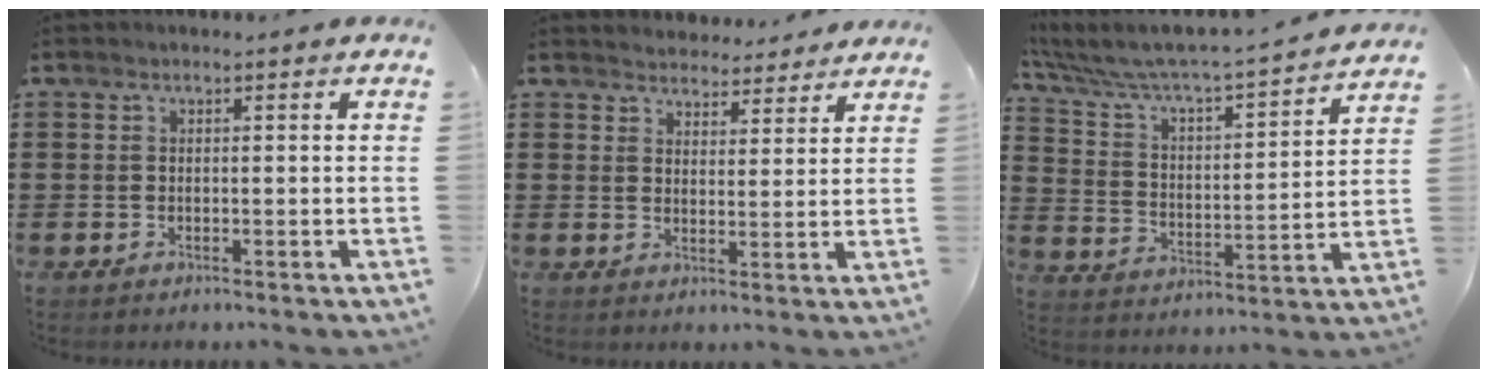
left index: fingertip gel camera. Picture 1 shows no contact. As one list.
[{"total": 3.8, "force": [3.7, 0.8, -0.4], "torque": [-0.008, -0.016, 0.067]}, {"total": 4.3, "force": [4.1, 0.3, 1.3], "torque": [-0.051, -0.043, 0.058]}]